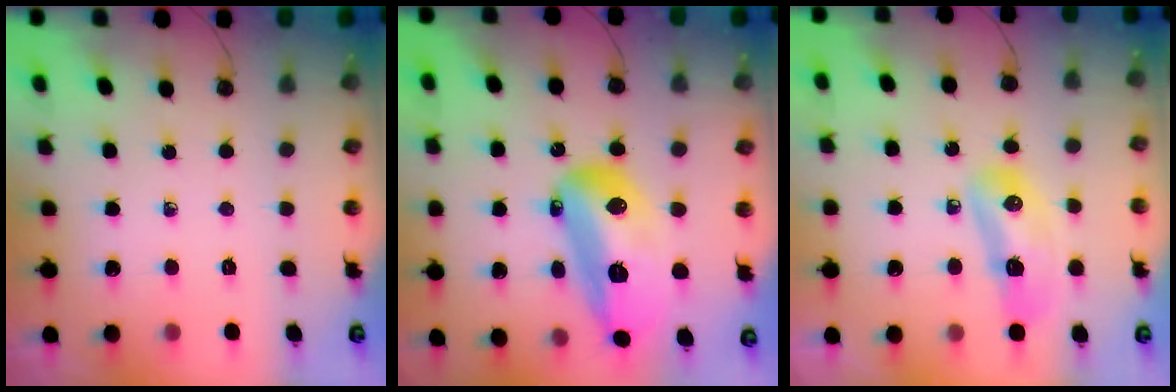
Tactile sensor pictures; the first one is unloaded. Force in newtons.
{"total": 20.4, "press": 20.3, "slide": 2.1}
{"total": 9.7, "press": 9.6, "slide": 1.3}